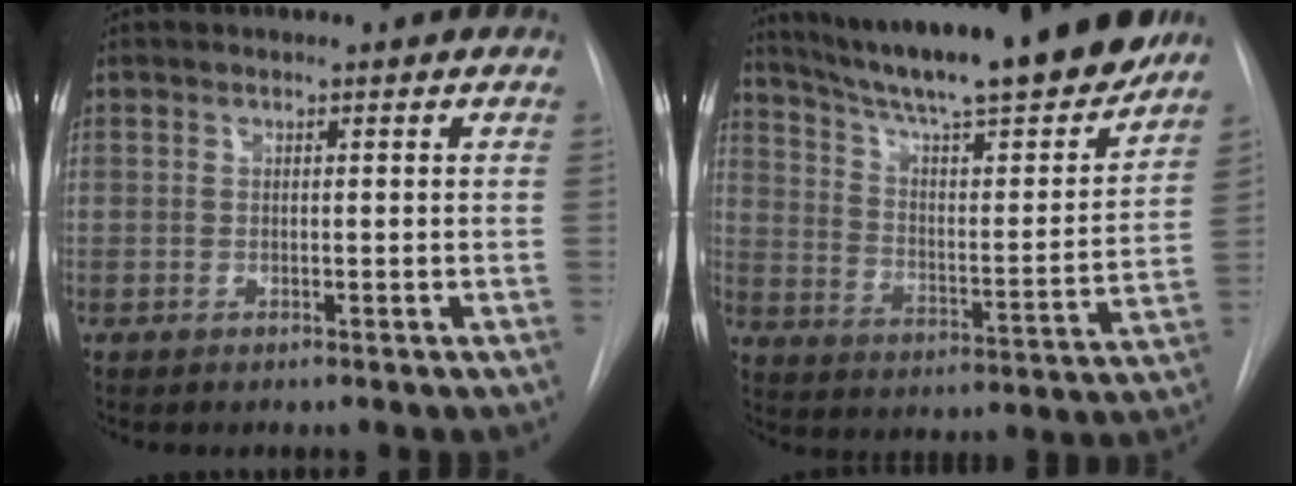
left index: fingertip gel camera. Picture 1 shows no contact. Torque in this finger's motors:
{"motor_torque": [0.33, -0.78, 0.43, 0.14]}